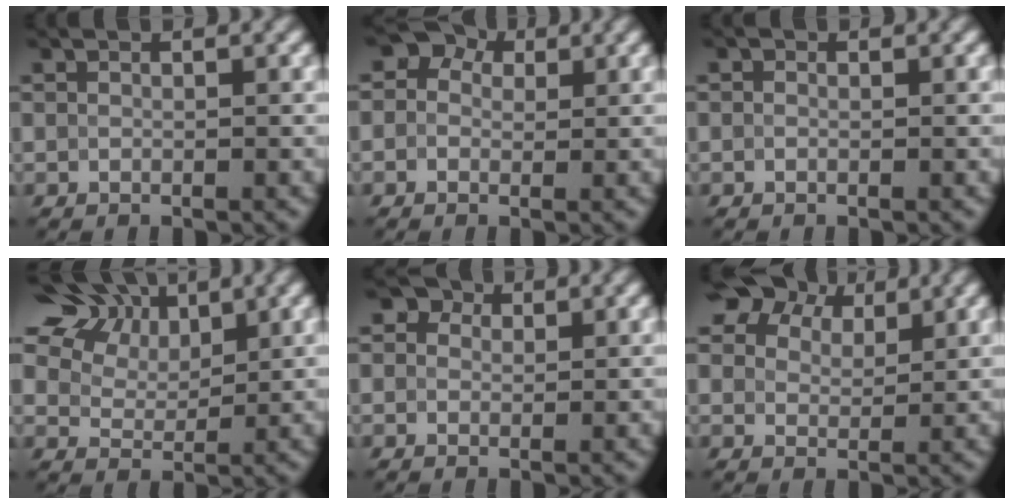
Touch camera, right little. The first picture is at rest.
{"total": 10.0, "force": [3.8, 8.3, 4.1], "torque": [-0.123, 0.040, 0.033]}
{"total": 1.0, "force": [0.5, 0.7, 0.4], "torque": [-0.008, 0.007, -0.003]}
{"total": 12.9, "force": [7.4, 7.9, 7.0], "torque": [-0.161, 0.036, 0.136]}
{"total": 6.0, "force": [3.2, 4.5, 2.5], "torque": [-0.078, 0.021, 0.030]}
{"total": 8.9, "force": [5.6, 5.4, 4.3], "torque": [-0.109, 0.015, 0.101]}